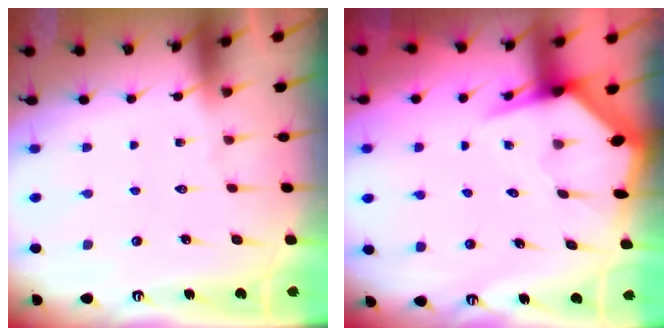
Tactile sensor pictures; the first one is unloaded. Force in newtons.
{"total": 4.9, "press": 4.8, "slide": 0.6}